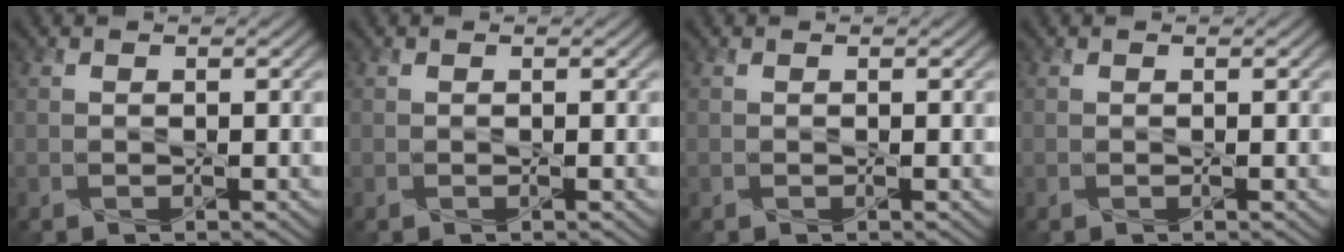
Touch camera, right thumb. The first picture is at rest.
{"total": 0.0}
{"total": 0.0}
{"total": 0.0}